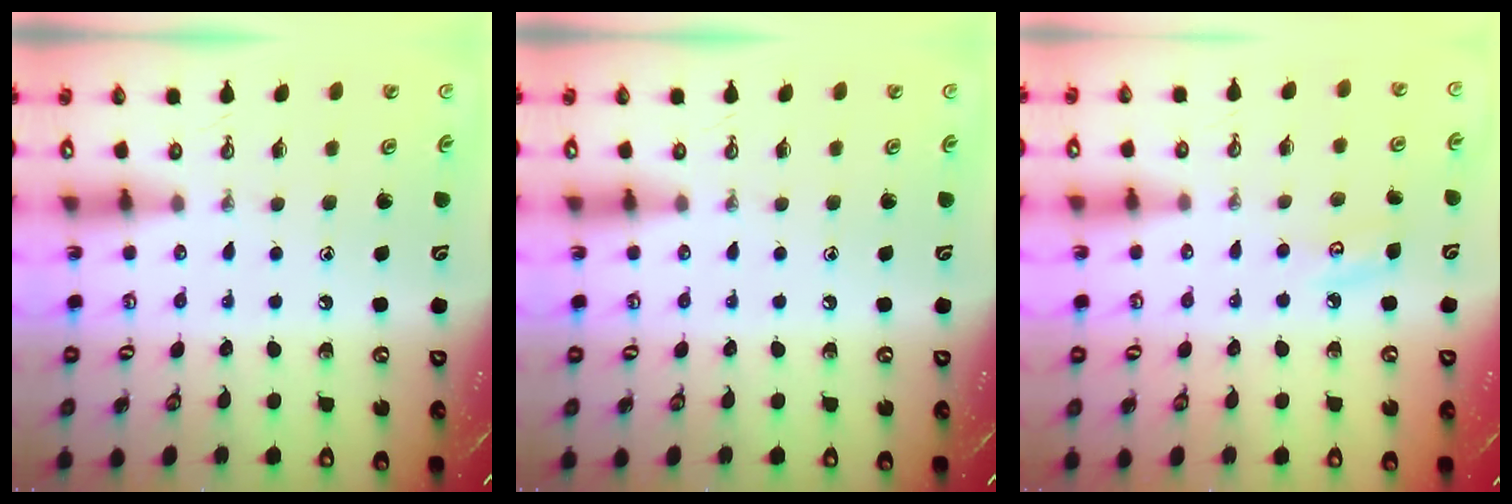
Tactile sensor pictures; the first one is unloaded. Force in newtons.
{"total": 0.0}
{"total": 5.2, "press": 5.2, "slide": 0.6}